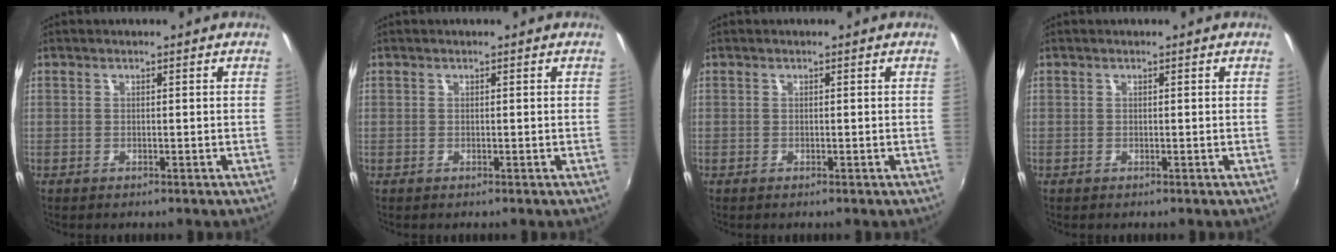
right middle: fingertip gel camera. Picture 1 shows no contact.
{"total": 0.0}
{"total": 0.0}
{"total": 0.0}